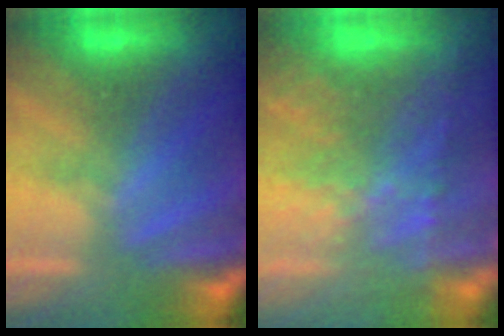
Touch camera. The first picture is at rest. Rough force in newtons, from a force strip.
{"total": 9.6}